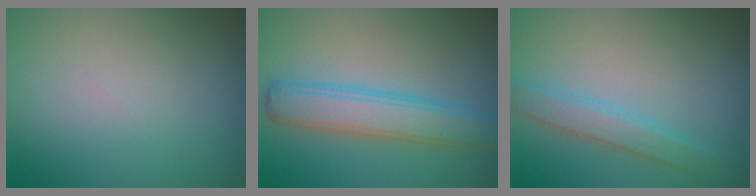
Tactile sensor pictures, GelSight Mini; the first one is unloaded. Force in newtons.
{"total": 4.8, "press": 4.8, "slide": 0.1}
{"total": 2.4, "press": 2.4, "slide": 0.1}